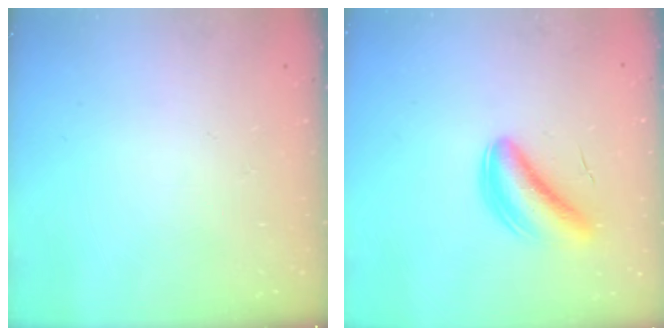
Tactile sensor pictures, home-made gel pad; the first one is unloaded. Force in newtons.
{"total": 6.4, "press": 6.1, "slide": 1.8}